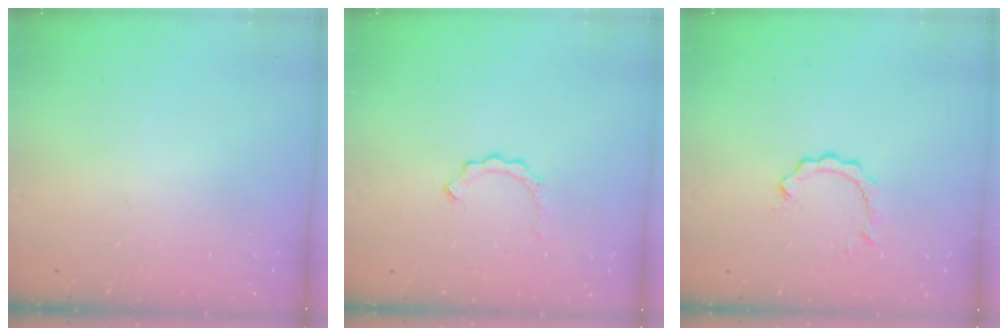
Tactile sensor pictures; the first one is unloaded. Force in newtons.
{"total": 2.6, "press": 2.6, "slide": 0.3}
{"total": 3.2, "press": 3.2, "slide": 0.3}